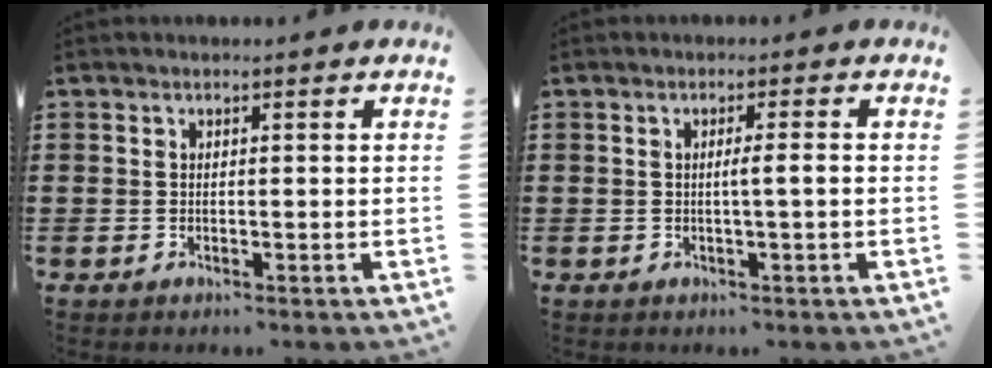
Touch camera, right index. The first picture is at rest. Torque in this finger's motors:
{"motor_torque": [0.52, -0.51, 0.09, 0.06]}